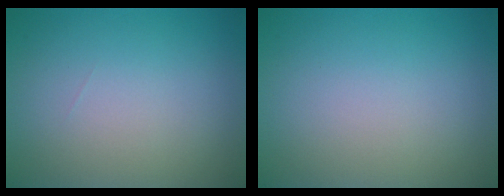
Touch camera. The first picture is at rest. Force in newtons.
{"total": 0.0}